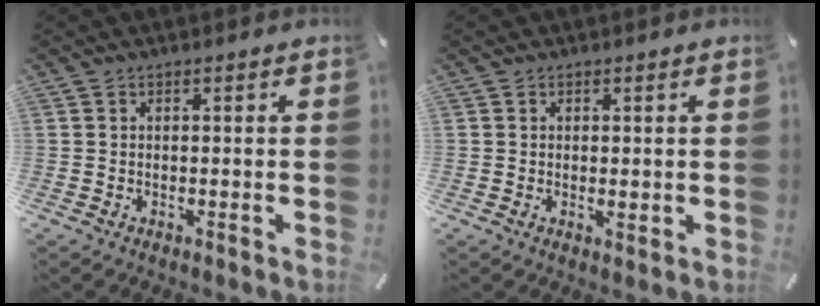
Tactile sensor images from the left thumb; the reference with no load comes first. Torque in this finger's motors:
{"motor_torque": [0.56, 0.70, 0.33, -0.04, -0.01]}